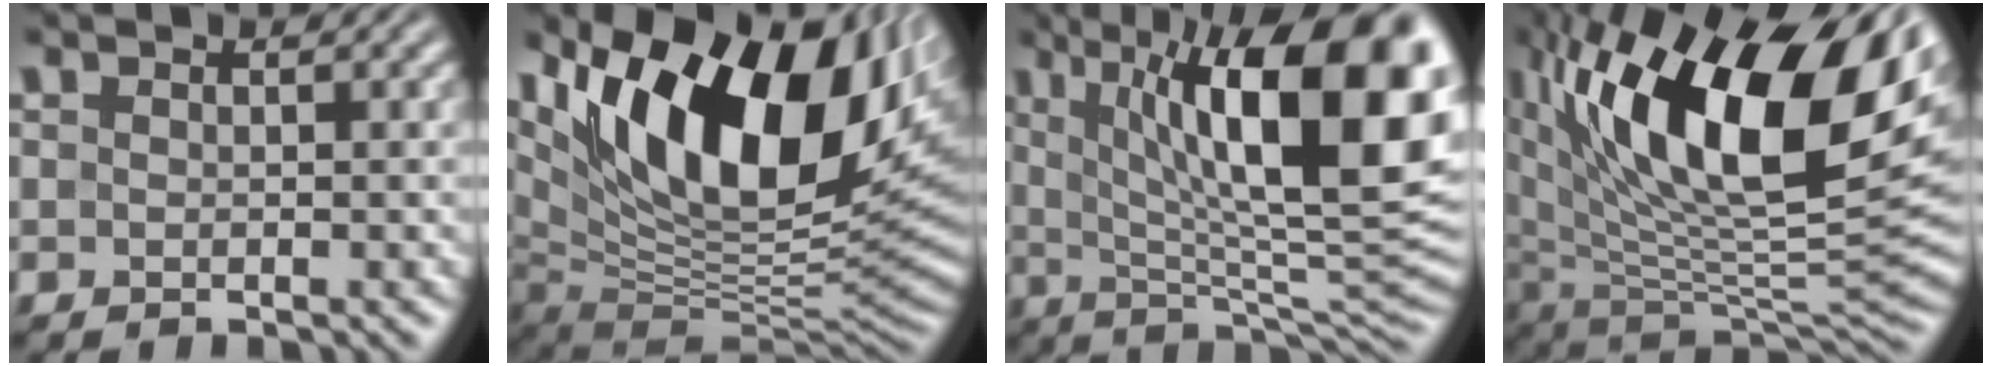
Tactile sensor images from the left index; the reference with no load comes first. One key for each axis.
{"total": 18.3, "fx": 7.7, "fy": 8.9, "fz": 14.0, "tx": -0.231, "ty": 0.012, "tz": 0.128}
{"total": 16.7, "fx": 5.1, "fy": 5.6, "fz": 14.9, "tx": -0.203, "ty": 0.000, "tz": 0.079}
{"total": 18.0, "fx": 7.3, "fy": 8.1, "fz": 14.4, "tx": -0.242, "ty": 0.011, "tz": 0.119}